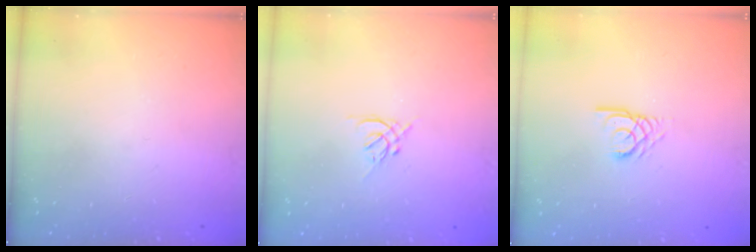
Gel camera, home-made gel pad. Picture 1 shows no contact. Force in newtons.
{"total": 1.3, "press": 1.2, "slide": 0.5}
{"total": 2.7, "press": 2.7, "slide": 0.2}